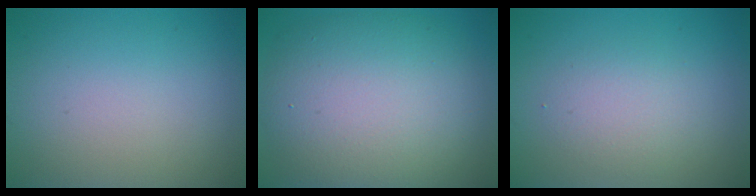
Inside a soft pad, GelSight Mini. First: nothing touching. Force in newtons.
{"total": 10.7, "press": 10.7, "slide": 0.5}
{"total": 2.4, "press": 2.4, "slide": 0.2}